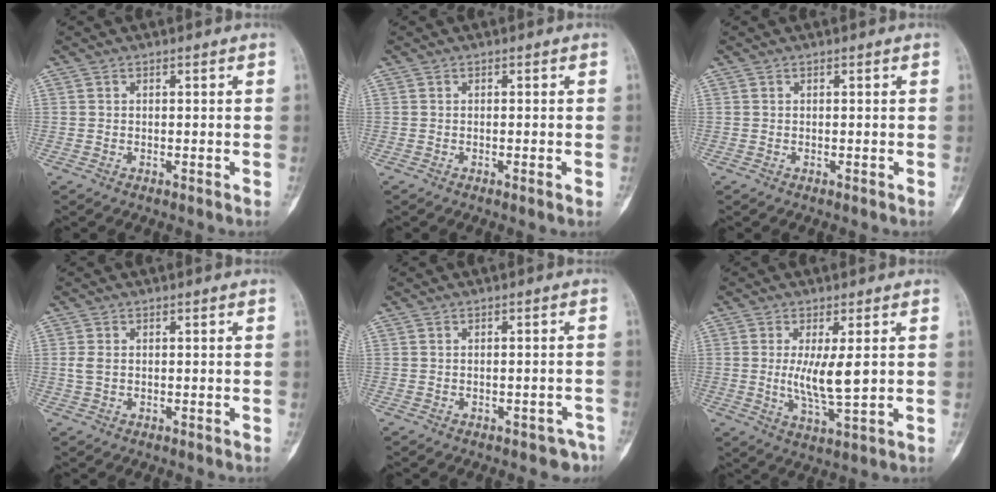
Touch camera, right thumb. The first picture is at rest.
{"total": 1.0, "force": [-0.4, 0.0, 1.0], "torque": [-0.017, -0.003, -0.003]}
{"total": 0.0}
{"total": 1.6, "force": [0.1, 1.0, 1.3], "torque": [-0.036, 0.001, 0.003]}
{"total": 3.7, "force": [-2.8, 1.9, 1.5], "torque": [-0.008, 0.023, -0.028]}
{"total": 7.5, "force": [0.8, 1.7, 7.3], "torque": [-0.143, -0.026, 0.022]}